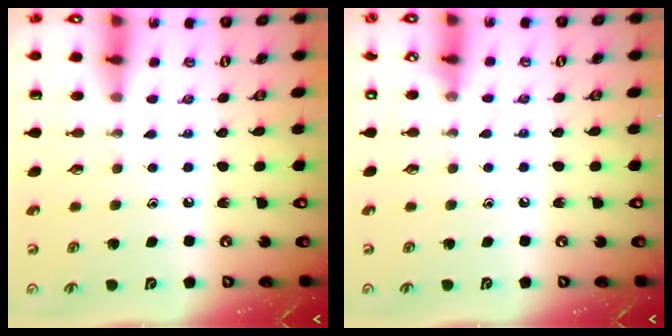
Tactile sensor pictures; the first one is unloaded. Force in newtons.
{"total": 3.0, "press": 2.9, "slide": 0.4}